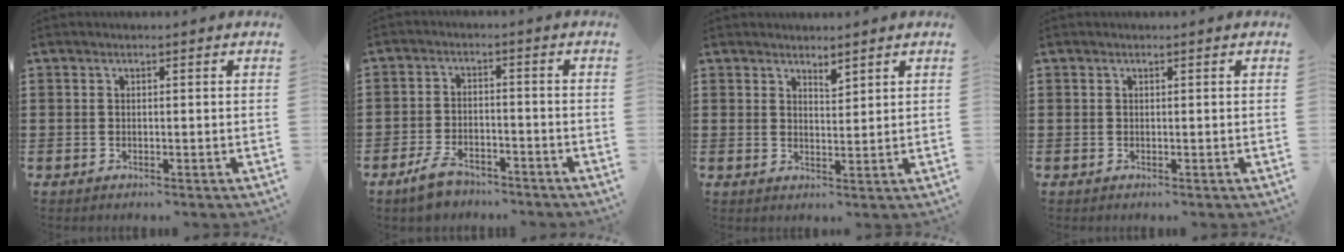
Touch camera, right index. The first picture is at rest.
{"total": 4.0, "force": [-3.4, 1.6, 1.3], "torque": [-0.037, 0.008, -0.070]}
{"total": 2.0, "force": [2.0, 0.3, 0.2], "torque": [-0.007, 0.003, 0.037]}
{"total": 0.0}